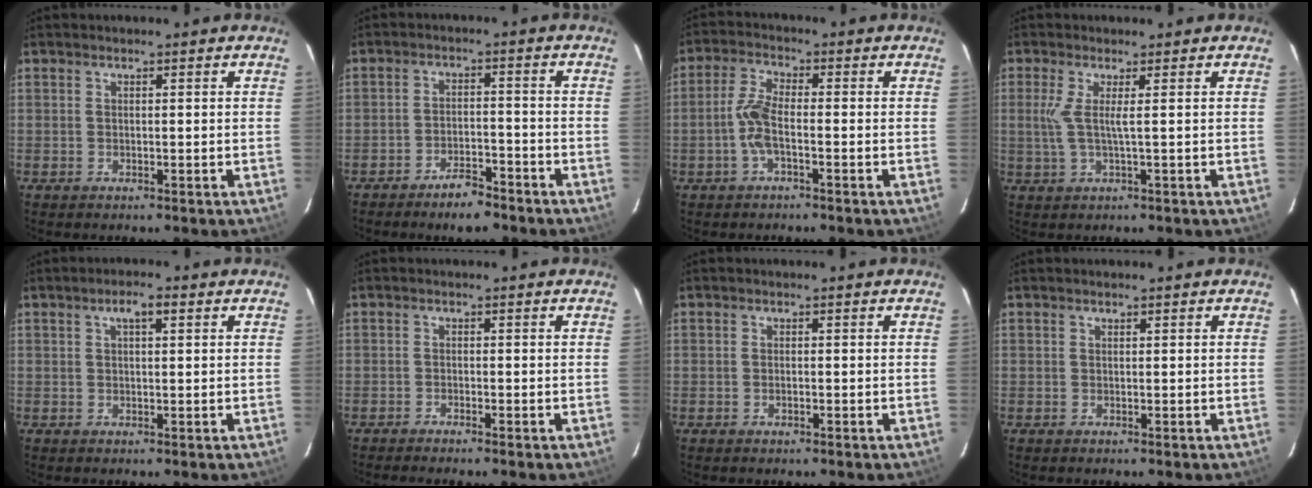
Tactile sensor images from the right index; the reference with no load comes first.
{"total": 6.0, "force": [-4.9, 2.0, 2.8], "torque": [-0.068, 0.007, -0.075]}
{"total": 4.9, "force": [-1.6, 1.3, 4.5], "torque": [-0.103, 0.008, -0.035]}
{"total": 3.6, "force": [0.5, -0.4, 3.5], "torque": [-0.075, -0.003, 0.009]}
{"total": 3.0, "force": [1.3, 1.0, 2.5], "torque": [-0.045, 0.011, 0.022]}
{"total": 1.5, "force": [-1.4, -0.1, 0.5], "torque": [-0.018, -0.003, -0.024]}
{"total": 0.6, "force": [-0.2, 0.4, 0.5], "torque": [-0.010, 0.001, -0.004]}
{"total": 0.0}